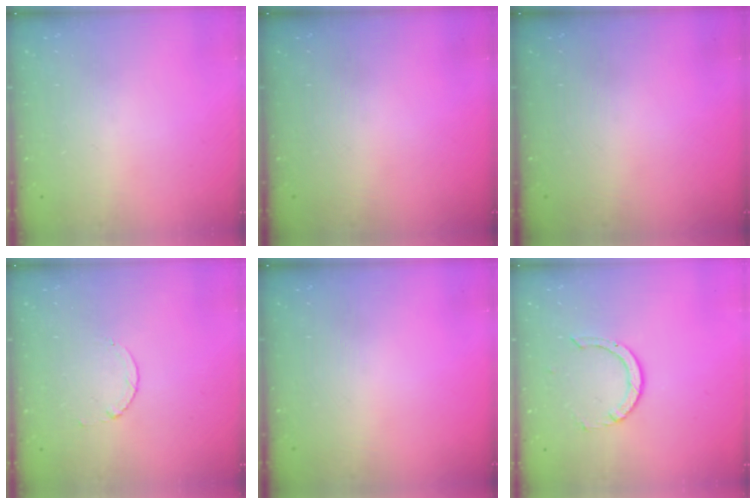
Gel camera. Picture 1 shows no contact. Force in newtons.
{"total": 0.0}
{"total": 0.0}
{"total": 2.3, "press": 2.3, "slide": 0.3}
{"total": 0.0}
{"total": 1.7, "press": 1.7, "slide": 0.1}